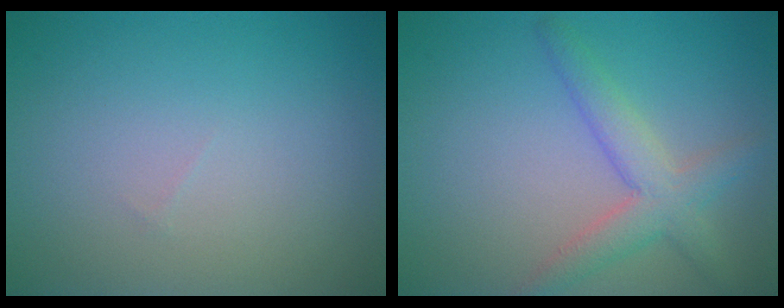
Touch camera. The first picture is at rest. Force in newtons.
{"total": 3.6, "press": 3.6, "slide": 0.1}